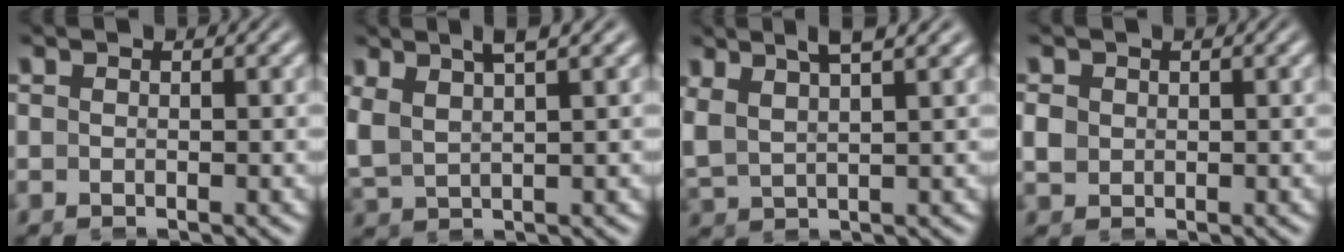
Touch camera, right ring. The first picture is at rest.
{"total": 4.1, "force": [2.1, 2.2, 2.7], "torque": [-0.068, 0.009, 0.040]}
{"total": 4.8, "force": [2.9, 2.5, 3.1], "torque": [-0.070, 0.016, 0.047]}
{"total": 1.2, "force": [0.2, 1.0, 0.6], "torque": [-0.018, -0.007, 0.012]}